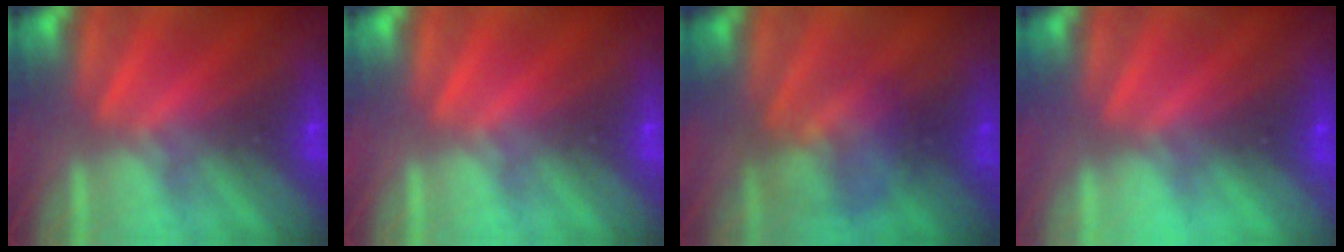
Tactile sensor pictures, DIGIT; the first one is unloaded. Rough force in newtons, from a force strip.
{"total": 0.0}
{"total": 2.3}
{"total": 3.3}